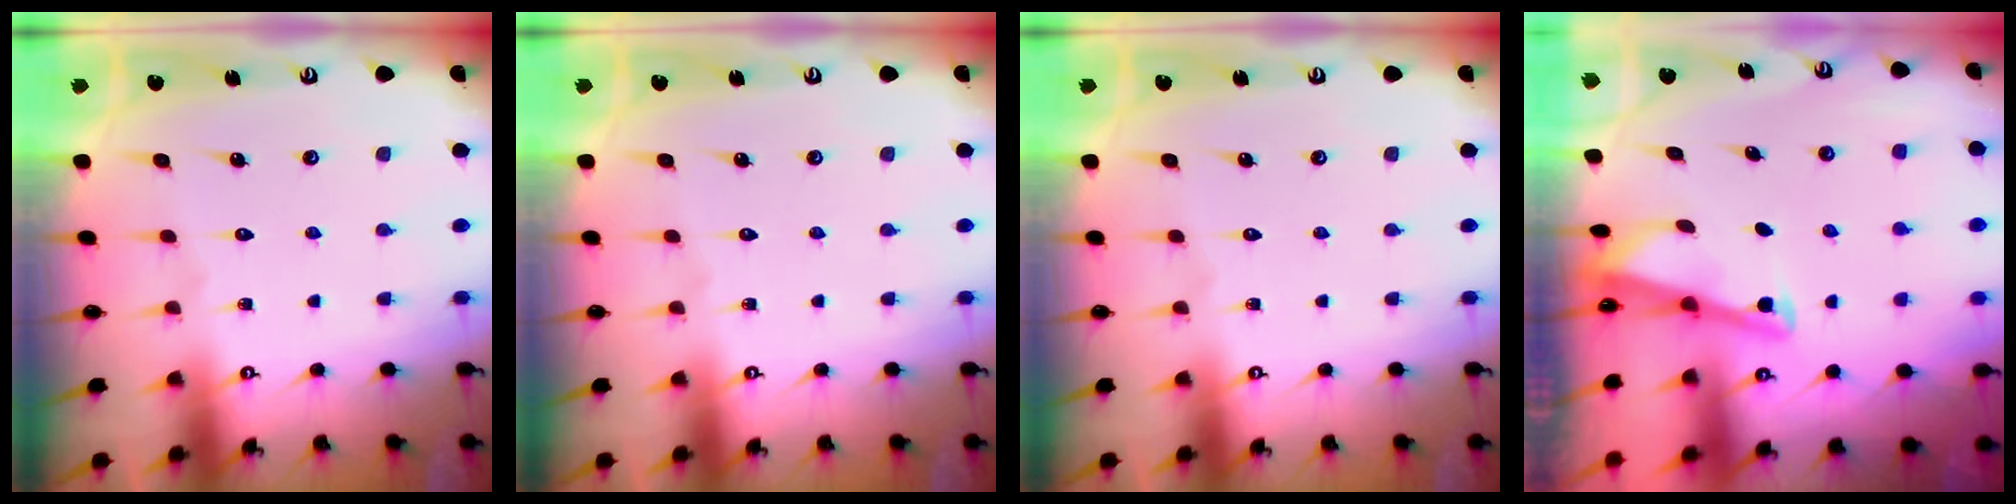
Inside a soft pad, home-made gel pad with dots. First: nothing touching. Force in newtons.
{"total": 0.0}
{"total": 0.0}
{"total": 2.9, "press": 2.9, "slide": 0.4}